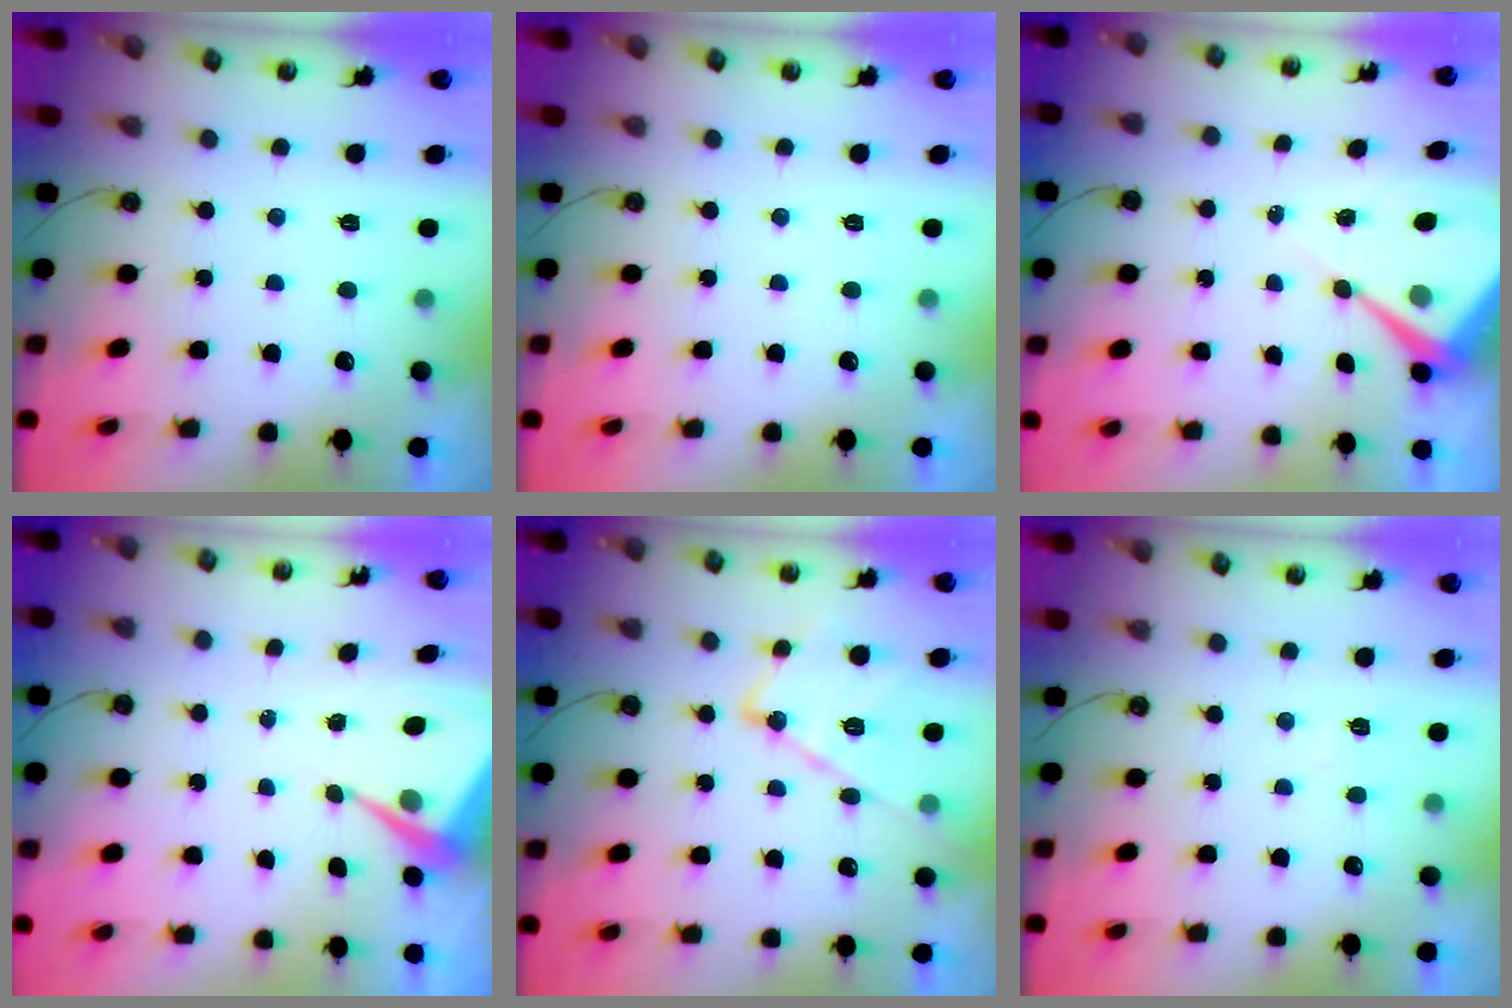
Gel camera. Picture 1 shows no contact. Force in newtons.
{"total": 0.0}
{"total": 8.2, "press": 8.2, "slide": 0.6}
{"total": 7.1, "press": 7.0, "slide": 0.5}
{"total": 15.4, "press": 15.3, "slide": 1.2}
{"total": 5.8, "press": 5.7, "slide": 0.9}